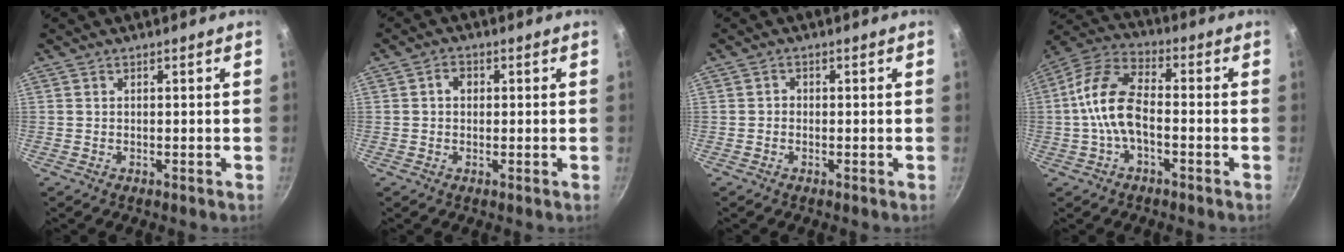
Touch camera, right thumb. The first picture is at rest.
{"total": 2.4, "force": [0.3, 1.9, 1.4], "torque": [-0.013, 0.005, 0.002]}
{"total": 0.9, "force": [-0.4, 0.7, 0.2], "torque": [-0.002, 0.002, -0.010]}
{"total": 11.4, "force": [-2.1, 6.0, 9.4], "torque": [-0.175, 0.043, -0.055]}